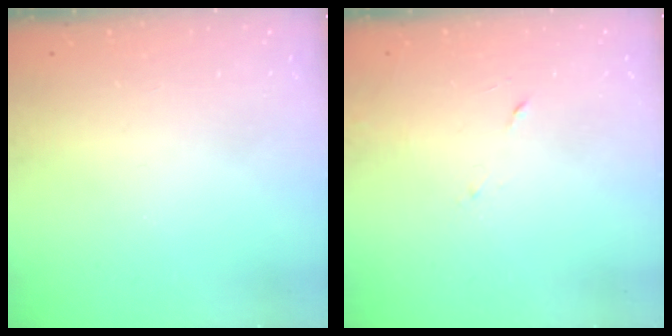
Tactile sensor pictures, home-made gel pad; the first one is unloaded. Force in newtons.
{"total": 3.8, "press": 3.7, "slide": 0.9}